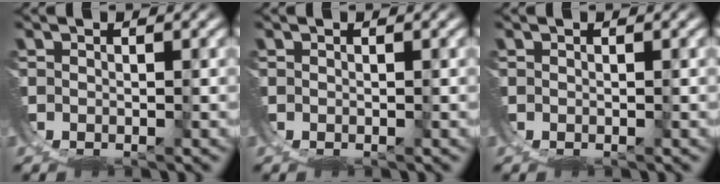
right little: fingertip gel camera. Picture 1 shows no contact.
{"total": 0.0}
{"total": 0.0}